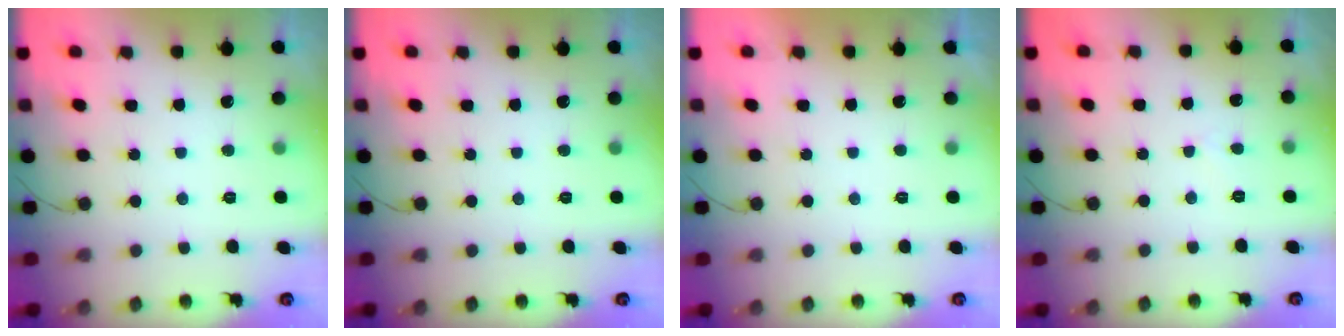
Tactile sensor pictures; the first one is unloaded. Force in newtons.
{"total": 0.0}
{"total": 2.1, "press": 2.1, "slide": 0.4}
{"total": 2.1, "press": 2.1, "slide": 0.2}